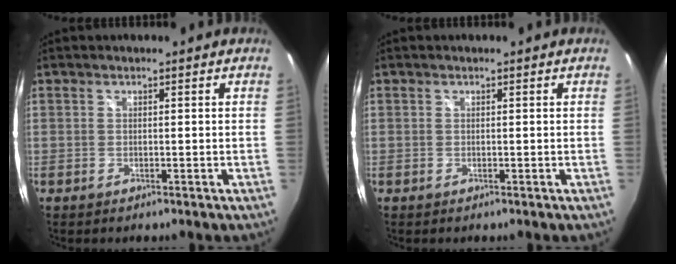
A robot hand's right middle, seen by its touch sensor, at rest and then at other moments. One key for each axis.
{"total": 0.0}